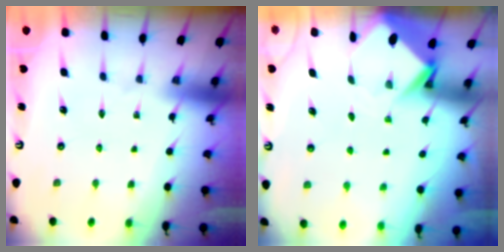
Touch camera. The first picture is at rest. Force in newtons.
{"total": 3.7, "press": 3.7, "slide": 0.3}